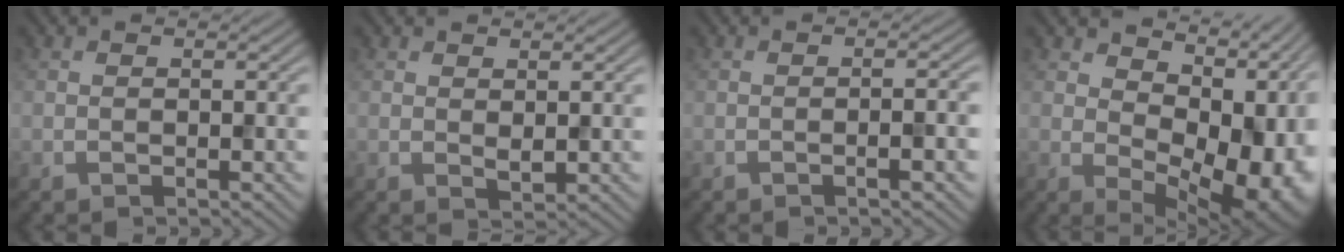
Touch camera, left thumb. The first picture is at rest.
{"total": 1.3, "force": [0.7, 0.6, 0.9], "torque": [-0.019, -0.007, 0.016]}
{"total": 2.6, "force": [-0.7, 0.4, 2.5], "torque": [-0.034, 0.006, -0.015]}
{"total": 14.7, "force": [2.0, 9.0, 11.4], "torque": [-0.140, -0.013, 0.061]}